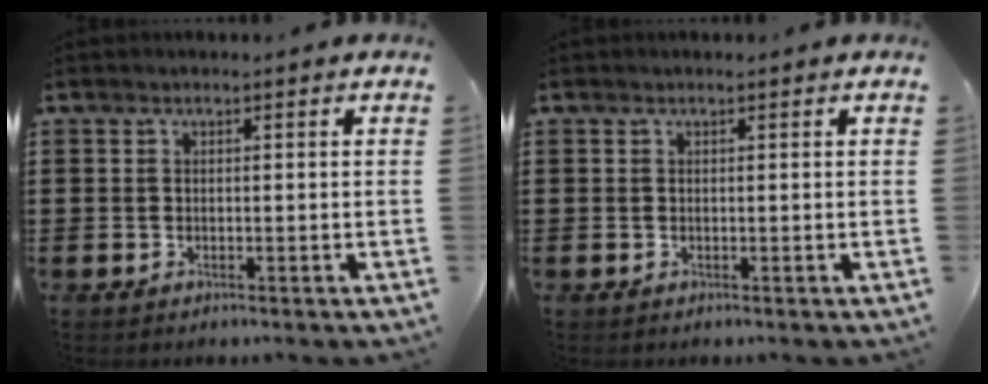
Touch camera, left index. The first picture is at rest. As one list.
[{"total": 0.0}]